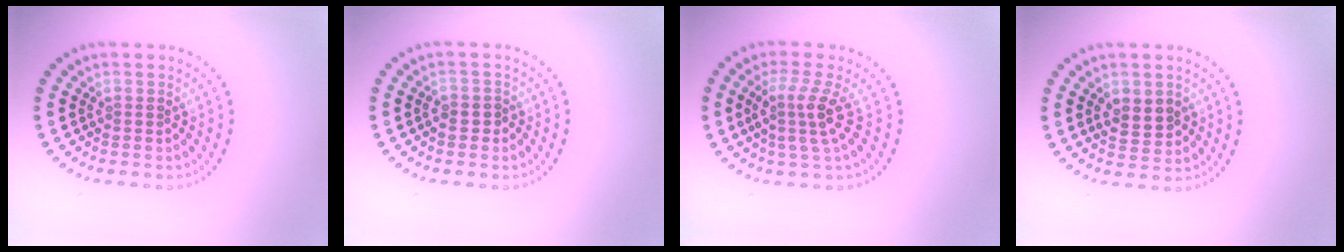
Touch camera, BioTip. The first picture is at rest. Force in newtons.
{"total": 1.3, "press": 1.1, "slide": 0.6}
{"total": 3.1, "press": 2.2, "slide": 2.2}
{"total": 2.5, "press": 2.5, "slide": 0.4}